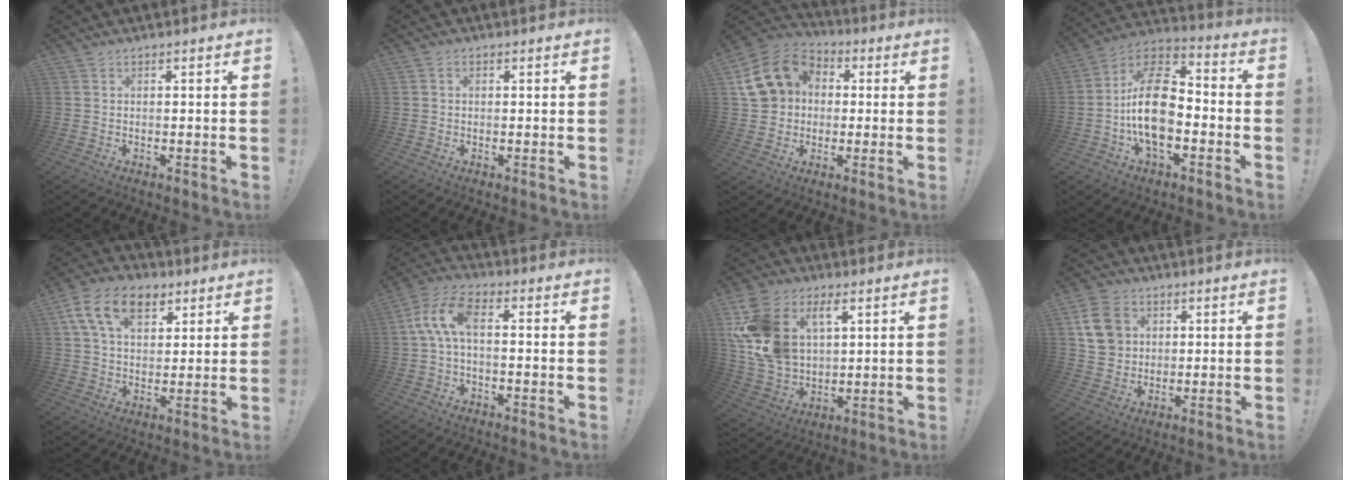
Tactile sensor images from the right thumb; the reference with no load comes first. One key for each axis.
{"total": 0.9, "fx": 0.0, "fy": 0.8, "fz": 0.4, "tx": -0.011, "ty": 0.005, "tz": 0.000}
{"total": 15.7, "fx": 3.7, "fy": 13.3, "fz": 7.4, "tx": -0.112, "ty": 0.002, "tz": 0.082}
{"total": 18.9, "fx": -3.1, "fy": 11.2, "fz": 14.9, "tx": -0.271, "ty": 0.020, "tz": -0.050}
{"total": 14.9, "fx": 6.8, "fy": 9.5, "fz": 9.1, "tx": -0.153, "ty": -0.011, "tz": 0.129}
{"total": 9.6, "fx": 0.6, "fy": 4.5, "fz": 8.4, "tx": -0.171, "ty": 0.010, "tz": 0.015}
{"total": 18.4, "fx": 6.9, "fy": 12.5, "fz": 11.6, "tx": -0.239, "ty": -0.028, "tz": 0.130}
{"total": 11.8, "fx": 3.9, "fy": 9.8, "fz": 5.3, "tx": -0.080, "ty": -0.005, "tz": 0.081}